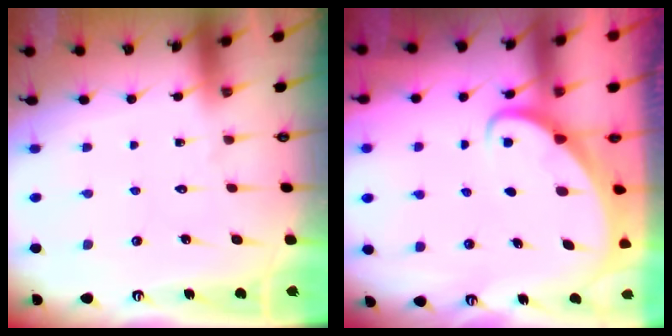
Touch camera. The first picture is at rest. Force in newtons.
{"total": 2.1, "press": 2.1, "slide": 0.2}